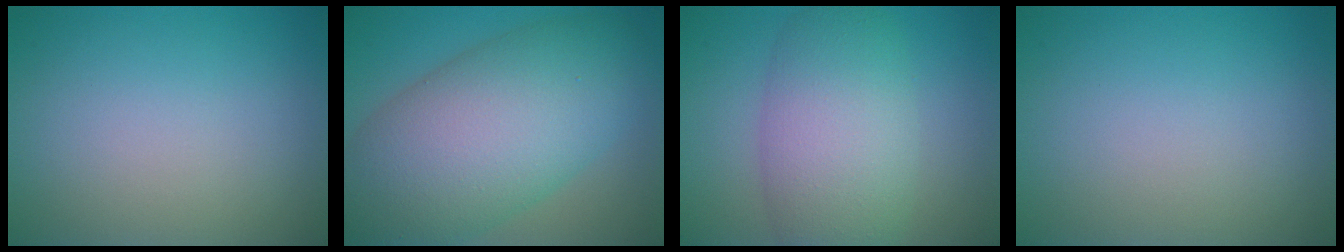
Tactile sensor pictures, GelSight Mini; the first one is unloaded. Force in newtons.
{"total": 12.7, "press": 12.7, "slide": 0.2}
{"total": 7.6, "press": 7.5, "slide": 0.6}
{"total": 0.0}